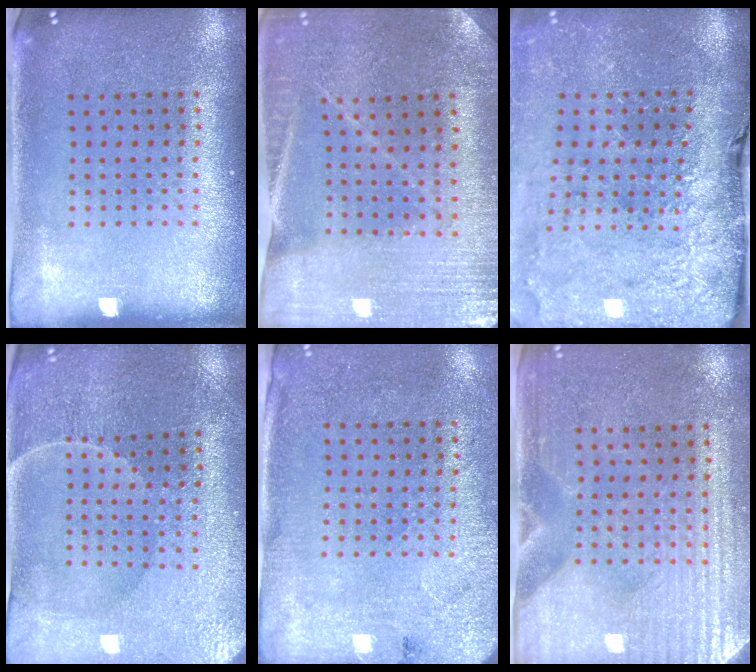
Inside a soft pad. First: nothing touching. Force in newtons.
{"total": 1.2, "press": 1.2, "slide": 0.1}
{"total": 3.5, "press": 3.1, "slide": 1.8}
{"total": 1.3, "press": 1.2, "slide": 0.3}
{"total": 2.7, "press": 2.2, "slide": 1.6}
{"total": 3.6, "press": 3.2, "slide": 1.6}